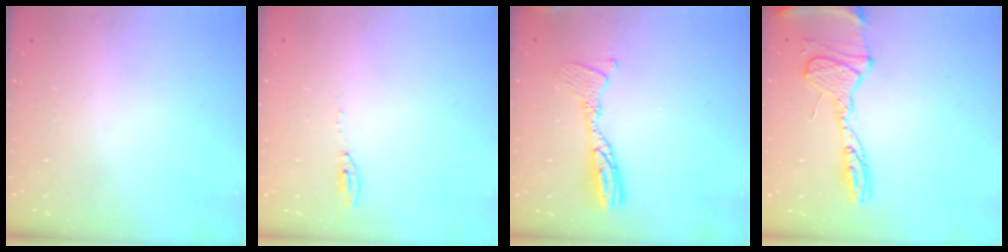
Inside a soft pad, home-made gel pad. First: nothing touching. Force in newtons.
{"total": 4.8, "press": 4.8, "slide": 0.6}
{"total": 12.4, "press": 12.4, "slide": 1.1}
{"total": 15.9, "press": 15.8, "slide": 1.6}